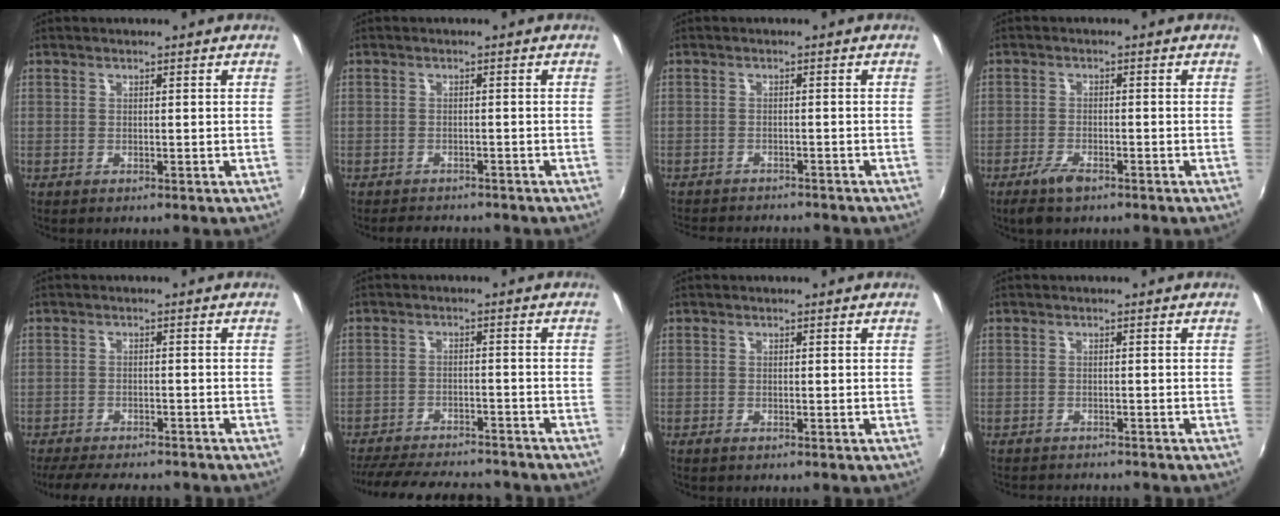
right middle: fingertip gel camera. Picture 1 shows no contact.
{"total": 4.6, "force": [-4.2, 1.4, 1.3], "torque": [-0.035, -0.005, -0.060]}
{"total": 8.4, "force": [-7.7, 1.7, 2.8], "torque": [-0.069, -0.015, -0.112]}
{"total": 4.2, "force": [-3.0, 1.4, 2.6], "torque": [-0.067, -0.008, -0.057]}
{"total": 11.0, "force": [-9.6, 2.6, 4.8], "torque": [-0.110, -0.018, -0.143]}
{"total": 18.9, "force": [-16.5, 5.0, 7.8], "torque": [-0.165, -0.010, -0.229]}
{"total": 0.8, "force": [-0.7, 0.2, 0.4], "torque": [-0.008, -0.004, -0.014]}
{"total": 4.7, "force": [-4.4, 0.6, 1.3], "torque": [-0.037, -0.011, -0.066]}